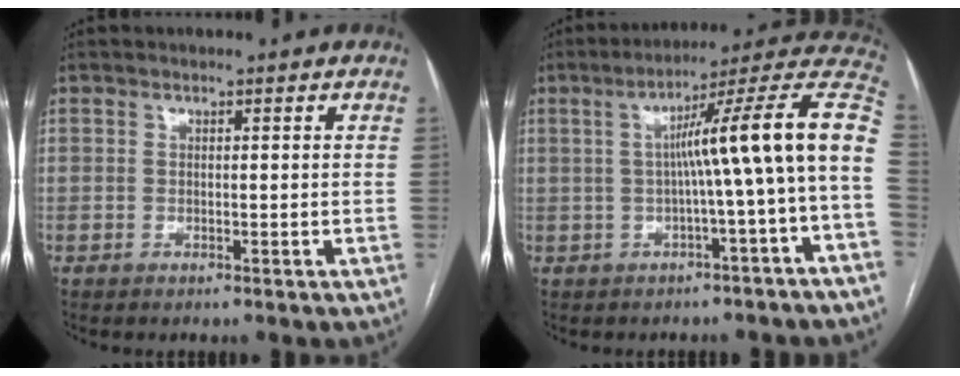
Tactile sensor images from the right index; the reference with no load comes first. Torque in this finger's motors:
{"motor_torque": [1.41, -0.50, 0.82, 0.20]}